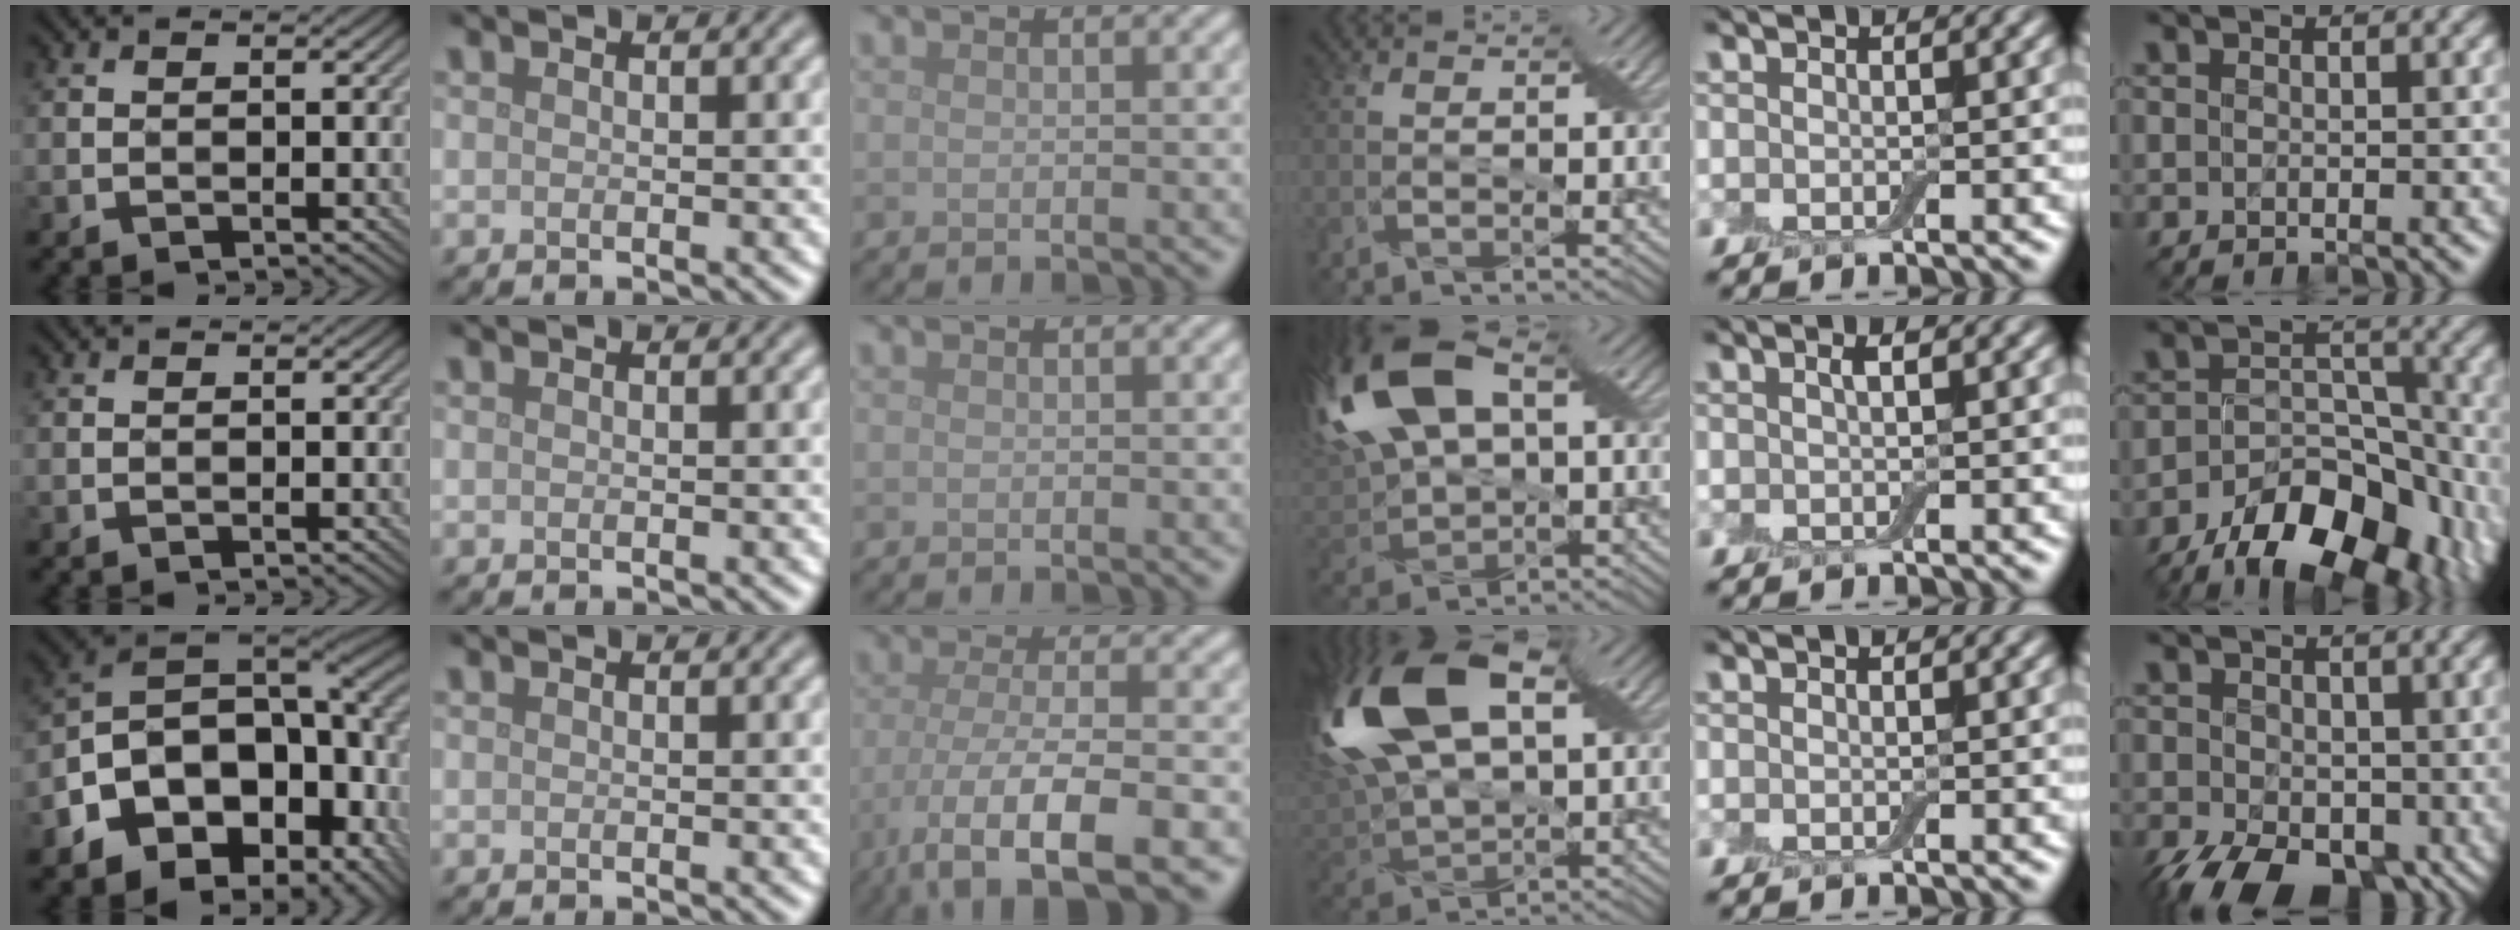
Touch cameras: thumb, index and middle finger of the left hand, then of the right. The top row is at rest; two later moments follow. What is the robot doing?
{"motion": "wrap", "object": "adhesive wrap"}